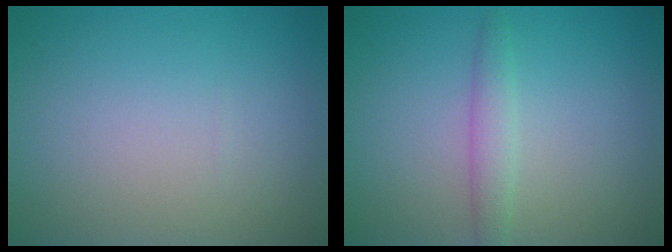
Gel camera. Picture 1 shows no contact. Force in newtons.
{"total": 1.9, "press": 1.9, "slide": 0.2}